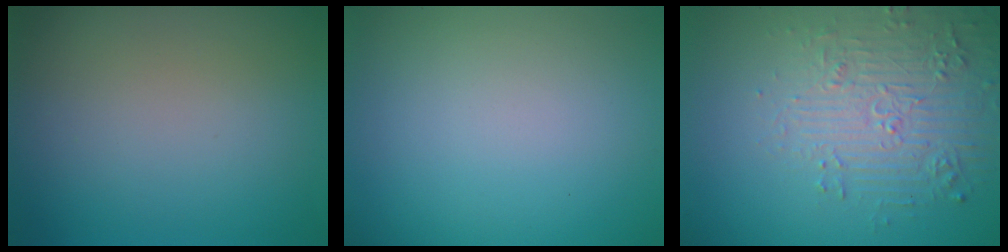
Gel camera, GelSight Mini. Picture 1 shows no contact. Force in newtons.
{"total": 0.0}
{"total": 4.9, "press": 4.1, "slide": 2.7}